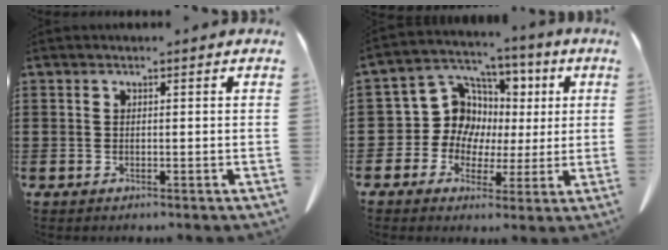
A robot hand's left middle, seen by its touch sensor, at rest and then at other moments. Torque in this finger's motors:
{"motor_torque": [-0.08, 0.28, 0.34, 0.03]}